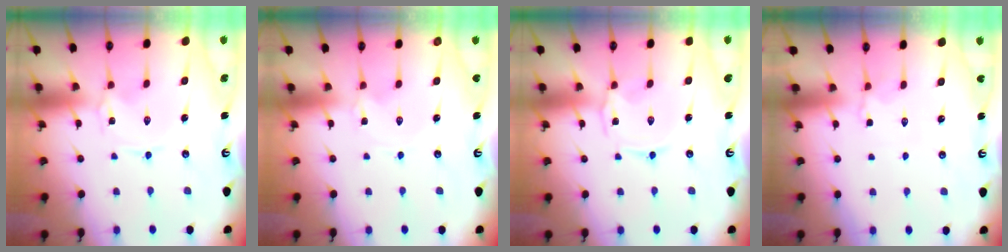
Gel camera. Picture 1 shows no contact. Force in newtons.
{"total": 0.0}
{"total": 1.1, "press": 1.0, "slide": 0.4}
{"total": 2.7, "press": 2.3, "slide": 1.4}